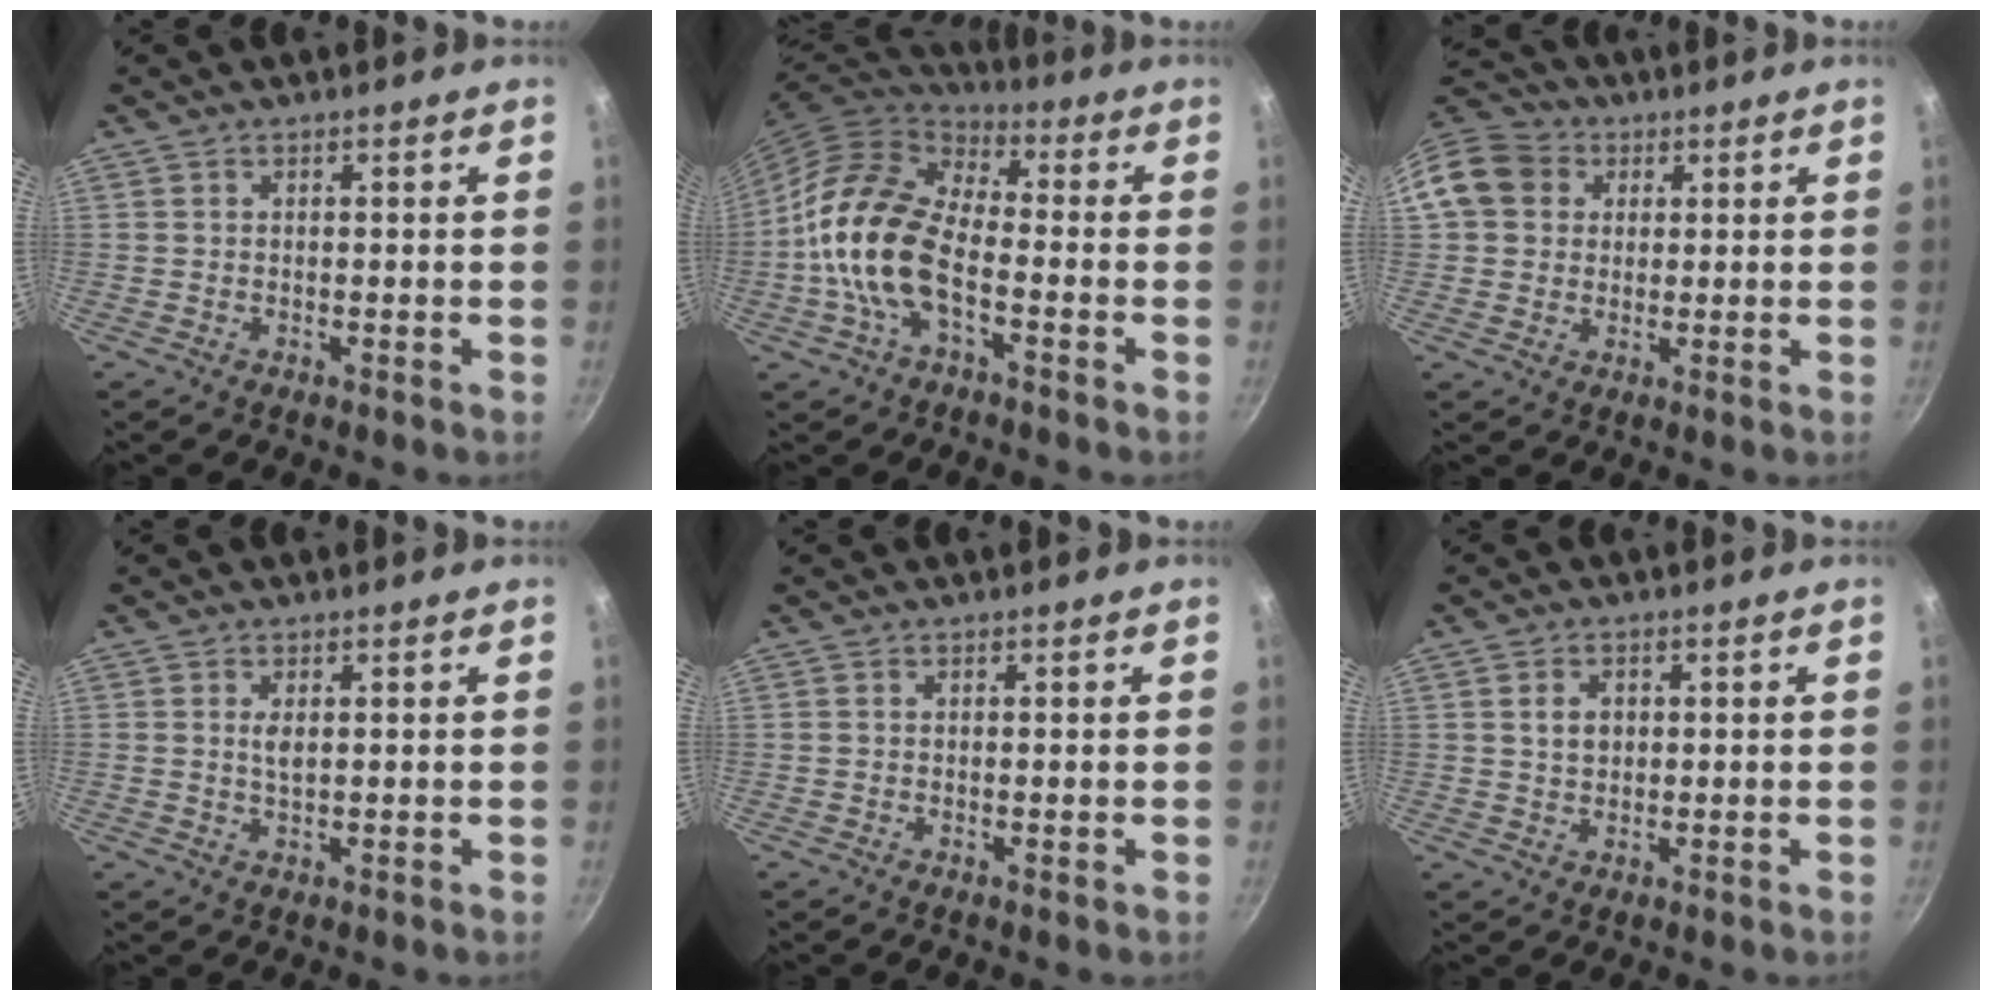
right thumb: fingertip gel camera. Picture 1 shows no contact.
{"total": 16.4, "force": [-3.8, 8.8, 13.3], "torque": [-0.231, 0.037, -0.087]}
{"total": 11.4, "force": [2.8, 10.0, 4.9], "torque": [-0.078, 0.023, 0.038]}
{"total": 2.0, "force": [0.6, 0.9, 1.7], "torque": [-0.031, -0.002, 0.012]}
{"total": 0.0}
{"total": 3.6, "force": [0.8, 2.7, 2.2], "torque": [-0.025, 0.001, 0.015]}